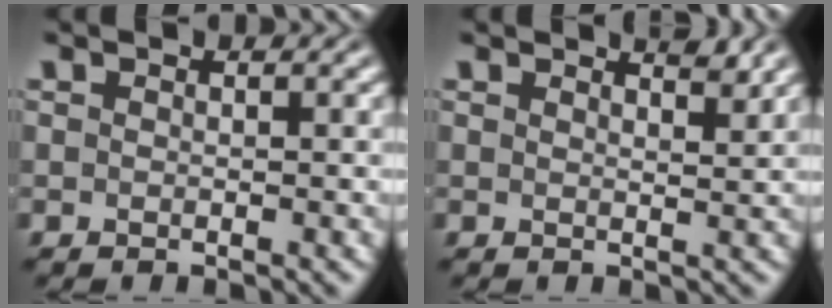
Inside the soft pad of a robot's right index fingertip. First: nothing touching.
{"total": 1.8, "force": [1.5, -0.8, 0.7], "torque": [0.000, -0.008, 0.030]}